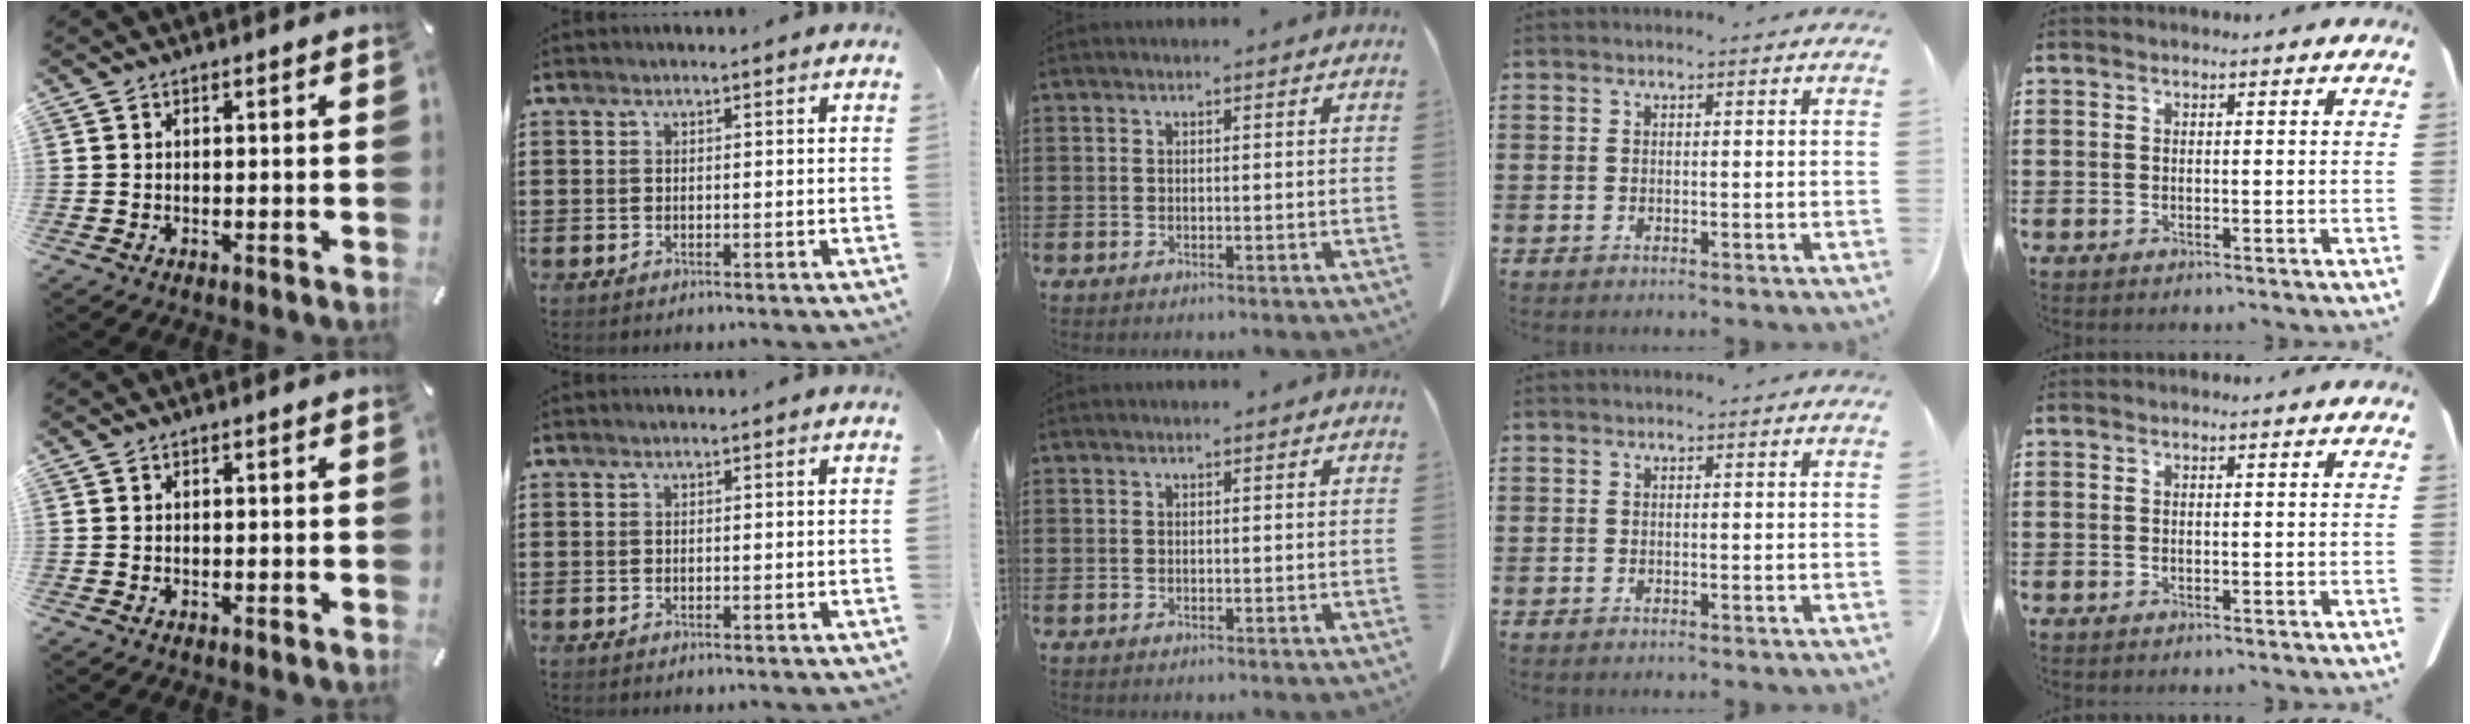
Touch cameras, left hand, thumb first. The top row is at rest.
{}